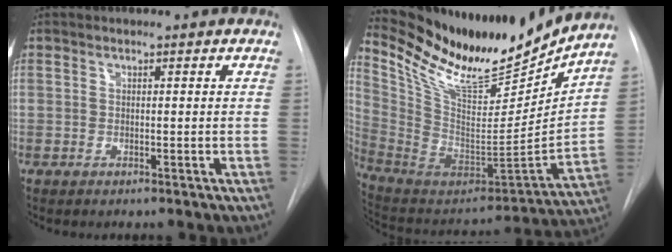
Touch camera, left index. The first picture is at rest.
{"total": 22.1, "force": [20.1, 2.6, 8.9], "torque": [-0.167, -0.062, 0.342]}